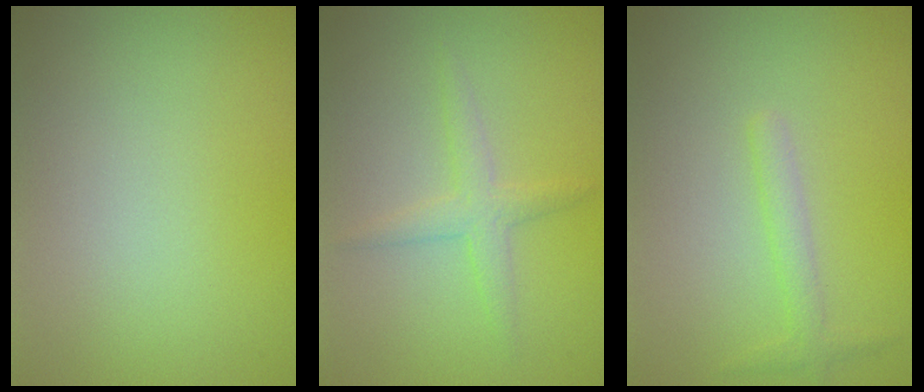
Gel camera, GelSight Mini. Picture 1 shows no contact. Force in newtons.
{"total": 2.2, "press": 2.2, "slide": 0.1}
{"total": 1.6, "press": 1.6, "slide": 0.1}